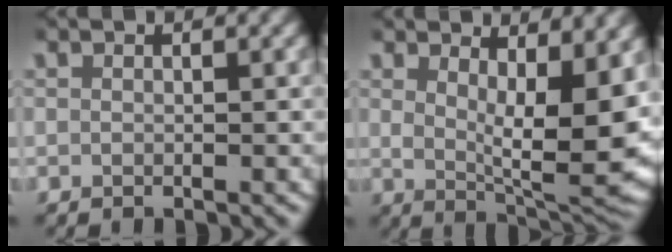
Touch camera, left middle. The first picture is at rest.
{"total": 7.9, "force": [1.9, 2.6, 7.2], "torque": [-0.097, -0.019, 0.037]}